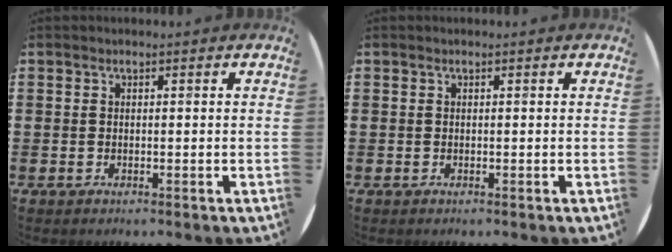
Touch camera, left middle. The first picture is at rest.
{"total": 0.0}